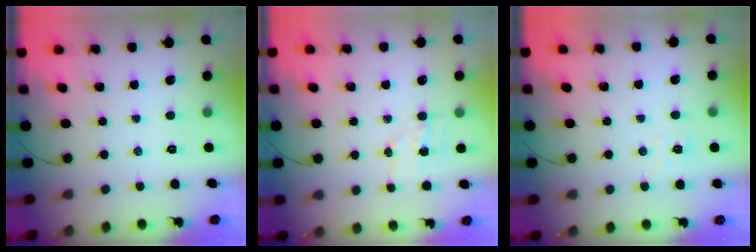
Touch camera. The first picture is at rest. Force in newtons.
{"total": 4.9, "press": 4.9, "slide": 0.8}
{"total": 3.0, "press": 2.9, "slide": 0.9}